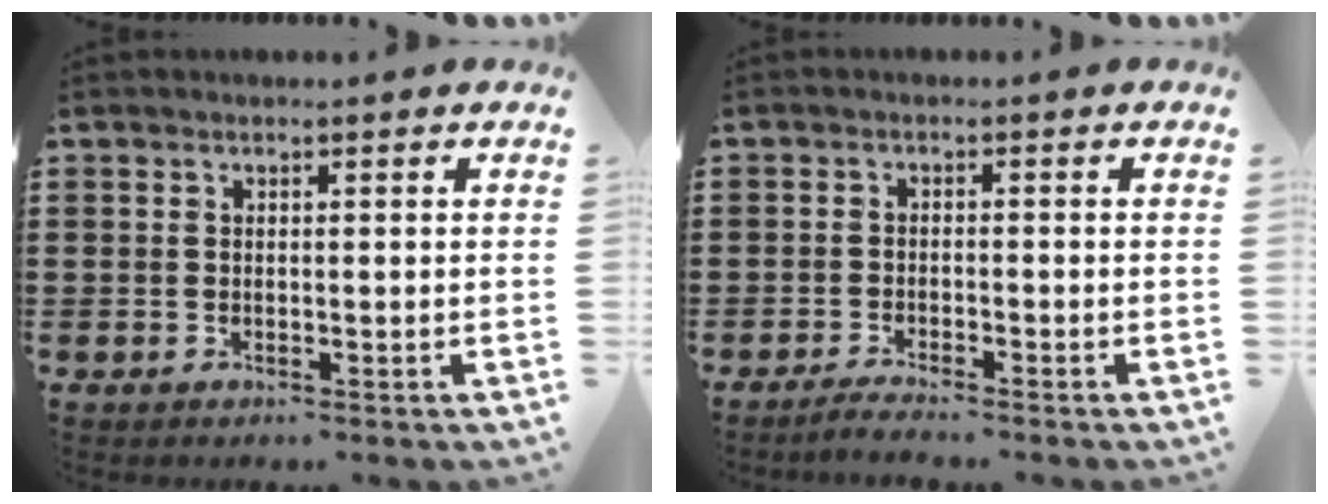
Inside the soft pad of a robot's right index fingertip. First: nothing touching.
{"total": 1.9, "force": [-1.9, -0.2, 0.4], "torque": [-0.005, 0.000, -0.036]}